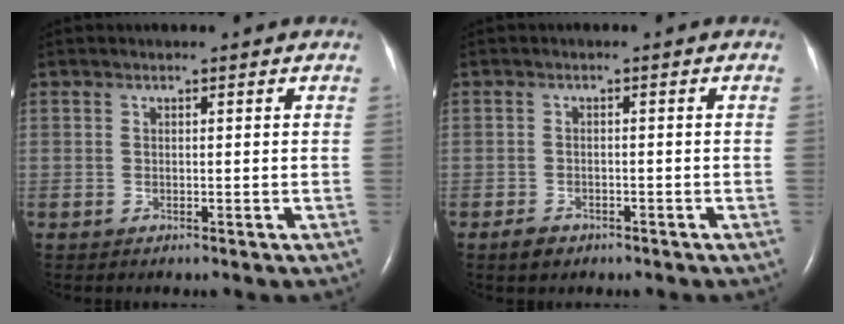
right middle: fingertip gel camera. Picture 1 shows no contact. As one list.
[{"total": 2.2, "force": [-1.6, 1.3, 0.8], "torque": [-0.021, 0.001, -0.020]}]